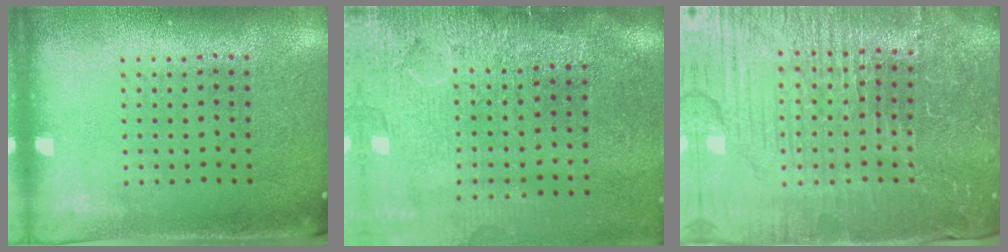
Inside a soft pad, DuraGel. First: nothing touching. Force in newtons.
{"total": 4.4, "press": 3.6, "slide": 2.5}
{"total": 6.1, "press": 5.5, "slide": 2.5}